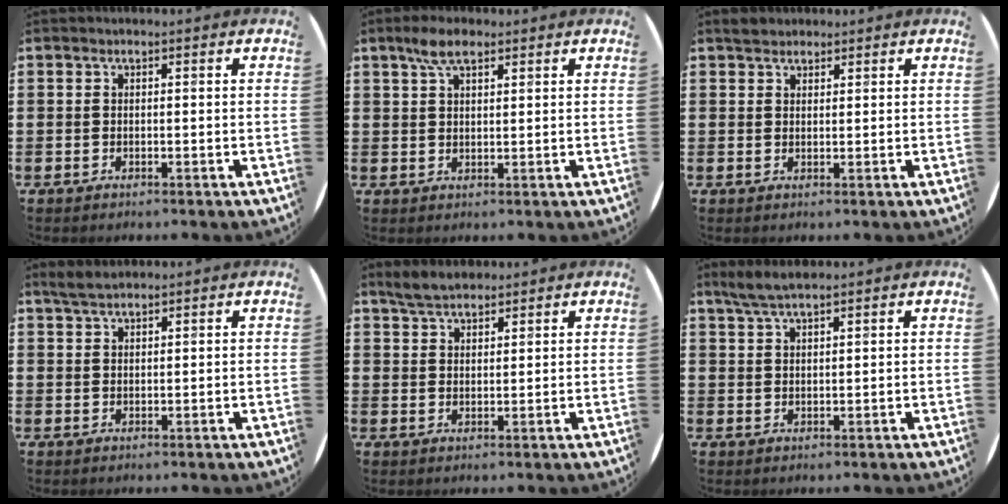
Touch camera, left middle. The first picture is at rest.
{"total": 4.3, "force": [2.9, 1.7, 2.7], "torque": [-0.052, 0.005, 0.050]}
{"total": 1.7, "force": [1.6, 0.7, 0.1], "torque": [0.003, 0.002, 0.030]}
{"total": 2.5, "force": [2.2, 0.5, 1.0], "torque": [-0.024, 0.006, 0.041]}
{"total": 3.8, "force": [3.5, 1.1, 1.0], "torque": [-0.028, 0.000, 0.066]}
{"total": 3.6, "force": [3.0, 0.4, 1.9], "torque": [-0.042, 0.002, 0.055]}